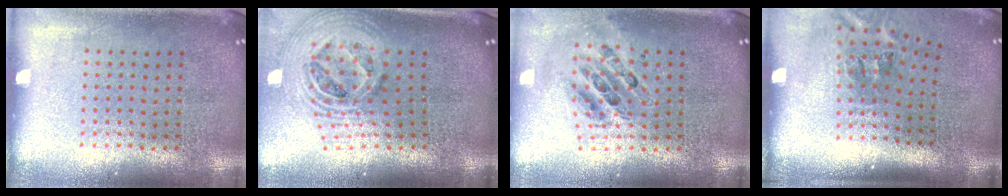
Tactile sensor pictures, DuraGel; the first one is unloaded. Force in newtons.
{"total": 2.7, "press": 1.9, "slide": 1.9}
{"total": 0.9, "press": 0.9, "slide": 0.2}
{"total": 2.3, "press": 1.3, "slide": 1.9}